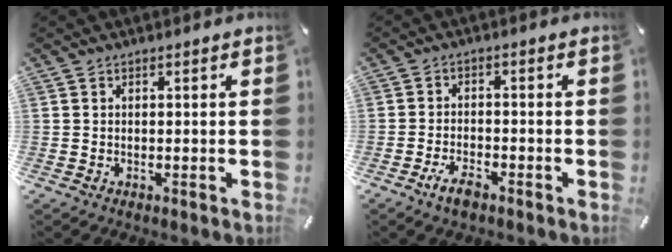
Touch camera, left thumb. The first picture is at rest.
{"total": 4.3, "force": [-3.0, 1.7, 2.5], "torque": [-0.059, 0.010, -0.060]}